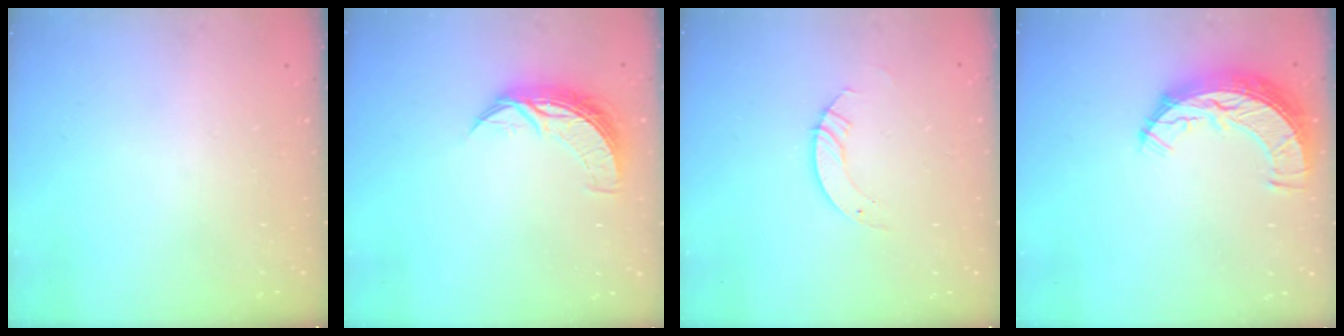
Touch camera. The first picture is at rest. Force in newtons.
{"total": 8.2, "press": 8.2, "slide": 0.7}
{"total": 3.5, "press": 3.5, "slide": 0.3}
{"total": 9.6, "press": 9.6, "slide": 0.8}